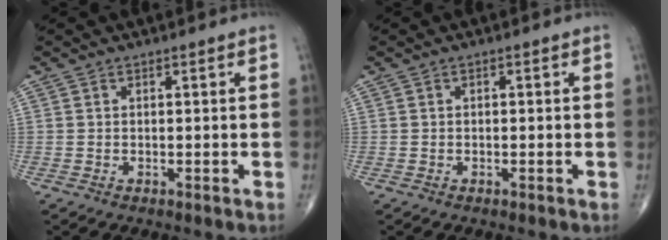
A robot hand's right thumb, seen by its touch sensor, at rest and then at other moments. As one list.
[{"total": 0.0}]